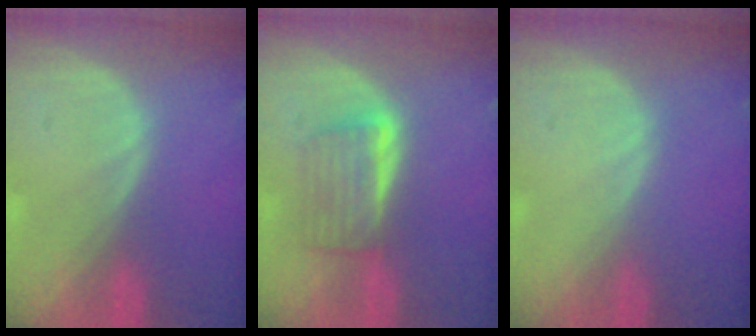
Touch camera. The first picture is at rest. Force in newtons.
{"total": 5.8, "press": 5.2, "slide": 2.6}
{"total": 0.0}